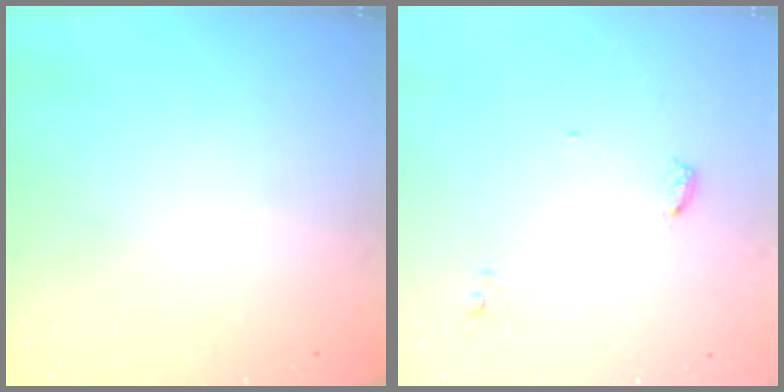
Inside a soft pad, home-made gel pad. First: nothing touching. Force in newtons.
{"total": 4.0, "press": 4.0, "slide": 0.3}